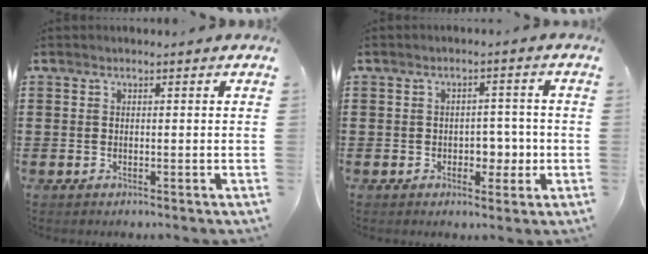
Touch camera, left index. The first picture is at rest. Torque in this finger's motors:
{"motor_torque": [0.06, 0.05, 0.06, 0.02]}